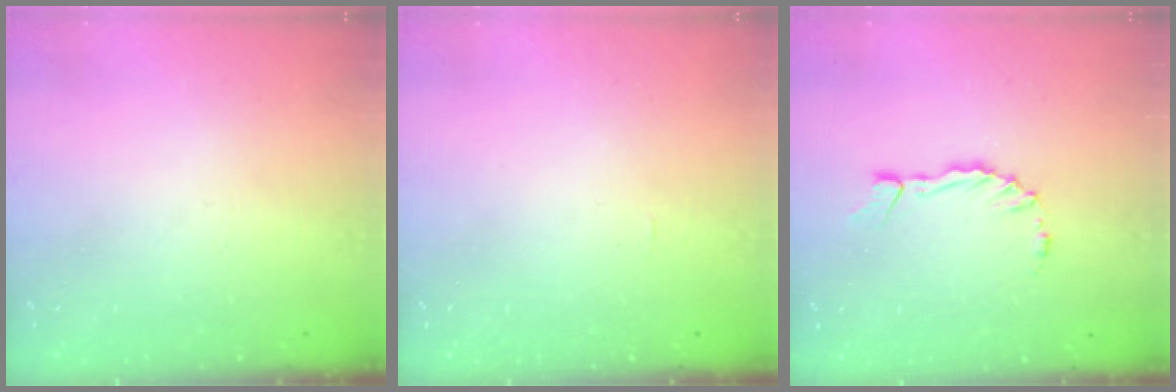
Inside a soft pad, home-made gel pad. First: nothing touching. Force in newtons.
{"total": 0.0}
{"total": 1.9, "press": 1.9, "slide": 0.0}